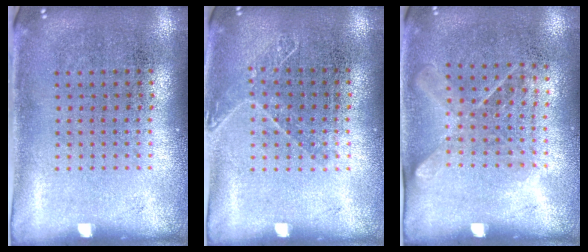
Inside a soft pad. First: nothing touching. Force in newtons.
{"total": 1.0, "press": 0.9, "slide": 0.3}
{"total": 1.2, "press": 1.0, "slide": 0.7}